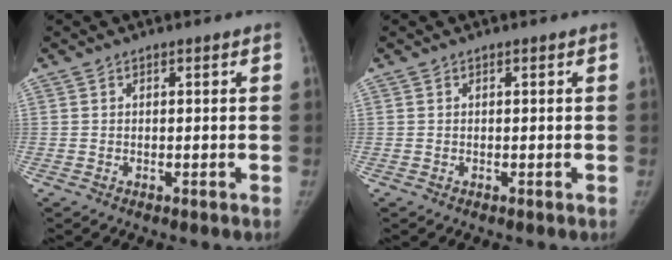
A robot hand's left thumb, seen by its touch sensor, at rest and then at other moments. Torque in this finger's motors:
{"motor_torque": [0.21, 0.19, -0.27, -0.01, 0.02]}